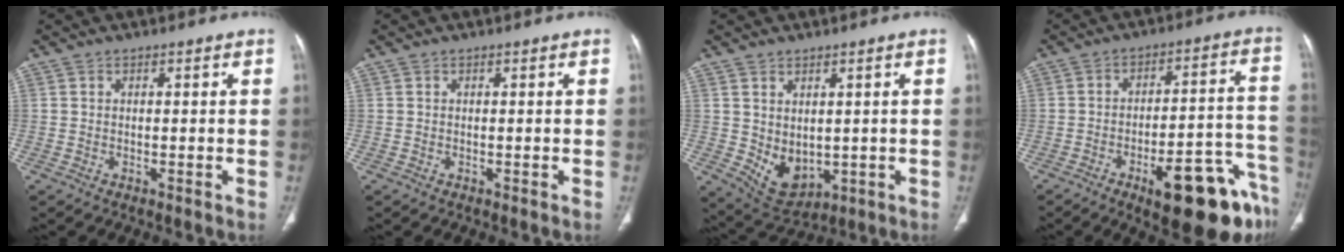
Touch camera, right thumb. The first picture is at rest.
{"total": 0.0}
{"total": 7.3, "force": [0.0, 5.1, 5.2], "torque": [-0.069, -0.010, 0.030]}
{"total": 19.6, "force": [-11.0, 5.4, 15.4], "torque": [-0.131, 0.076, -0.146]}